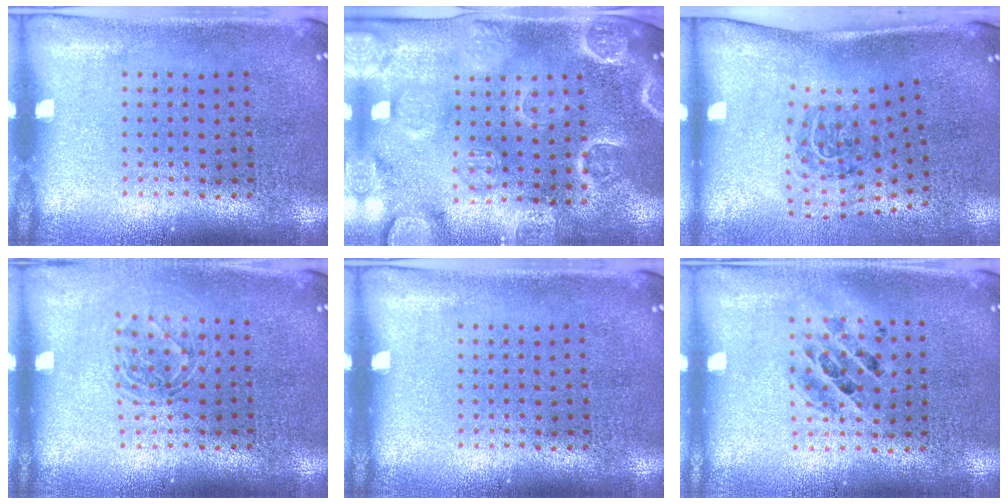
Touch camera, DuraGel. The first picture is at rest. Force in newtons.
{"total": 3.9, "press": 3.7, "slide": 1.3}
{"total": 1.9, "press": 1.2, "slide": 1.5}
{"total": 1.3, "press": 1.1, "slide": 0.7}
{"total": 0.0}
{"total": 1.3, "press": 1.1, "slide": 0.5}